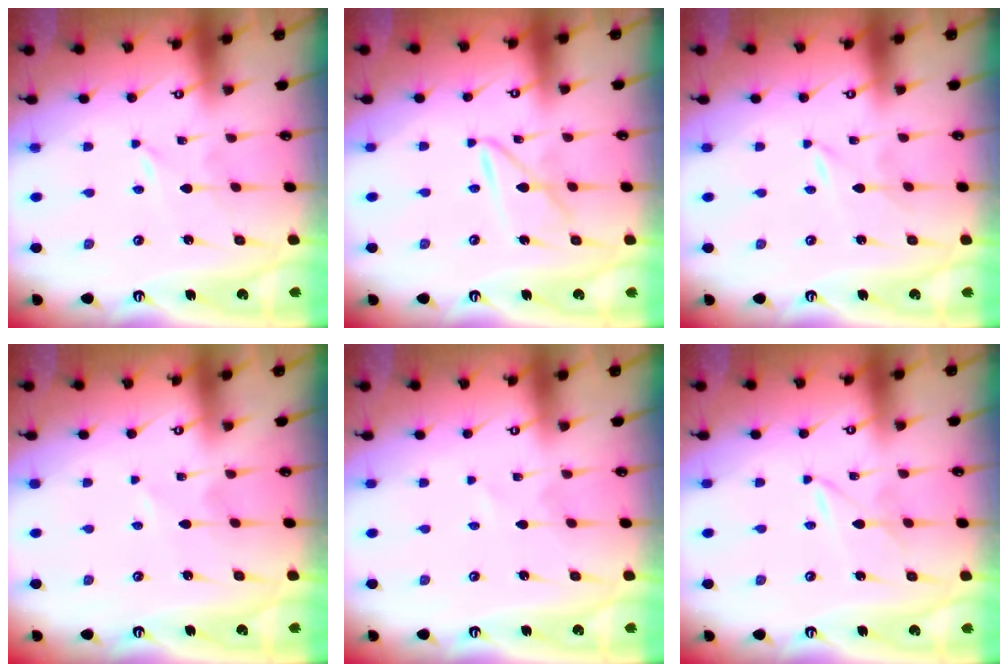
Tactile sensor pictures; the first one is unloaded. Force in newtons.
{"total": 7.7, "press": 7.7, "slide": 0.7}
{"total": 0.0}
{"total": 1.4, "press": 1.4, "slide": 0.2}
{"total": 0.0}
{"total": 1.7, "press": 1.6, "slide": 0.2}